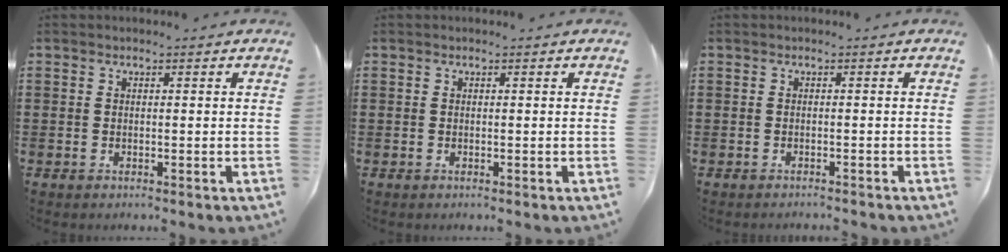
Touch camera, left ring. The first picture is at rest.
{"total": 0.0}
{"total": 0.6, "force": [-0.6, 0.0, 0.1], "torque": [-0.004, -0.001, -0.013]}